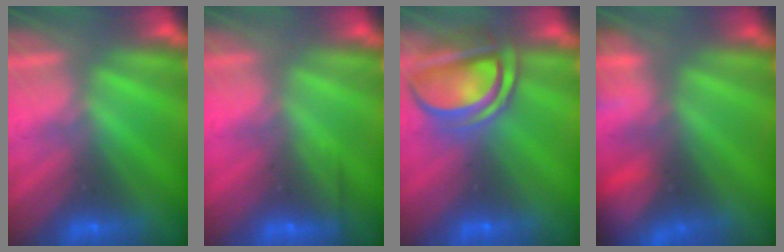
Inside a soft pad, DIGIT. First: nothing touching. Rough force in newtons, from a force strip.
{"total": 2.5}
{"total": 7.5}
{"total": 7.7}